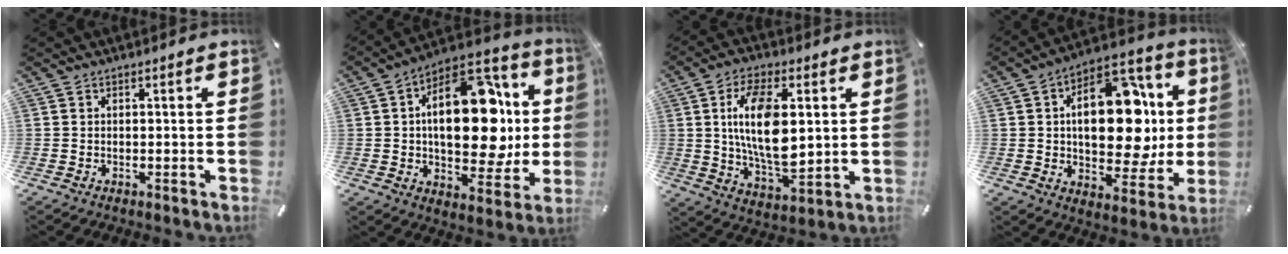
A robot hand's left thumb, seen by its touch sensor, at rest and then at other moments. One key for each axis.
{"total": 24.4, "fx": 3.0, "fy": 13.8, "fz": 19.9, "tx": -0.293, "ty": -0.017, "tz": 0.053}
{"total": 15.0, "fx": 3.1, "fy": 7.4, "fz": 12.7, "tx": -0.255, "ty": -0.012, "tz": 0.047}
{"total": 22.4, "fx": 3.0, "fy": 13.0, "fz": 17.9, "tx": -0.251, "ty": -0.017, "tz": 0.050}